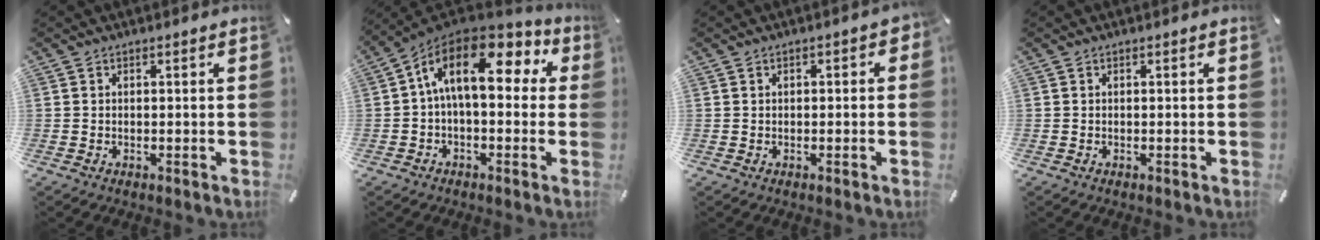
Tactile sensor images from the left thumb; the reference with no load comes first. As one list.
[{"total": 15.6, "force": [3.9, 7.9, 12.9], "torque": [-0.250, -0.009, 0.064]}, {"total": 1.3, "force": [-0.2, 0.8, 0.9], "torque": [-0.016, 0.004, -0.006]}, {"total": 0.0}]